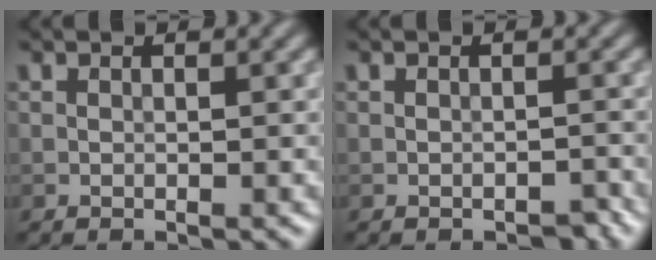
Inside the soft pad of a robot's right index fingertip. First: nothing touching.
{"total": 1.0, "force": [-0.8, 0.4, 0.4], "torque": [-0.005, 0.001, -0.011]}